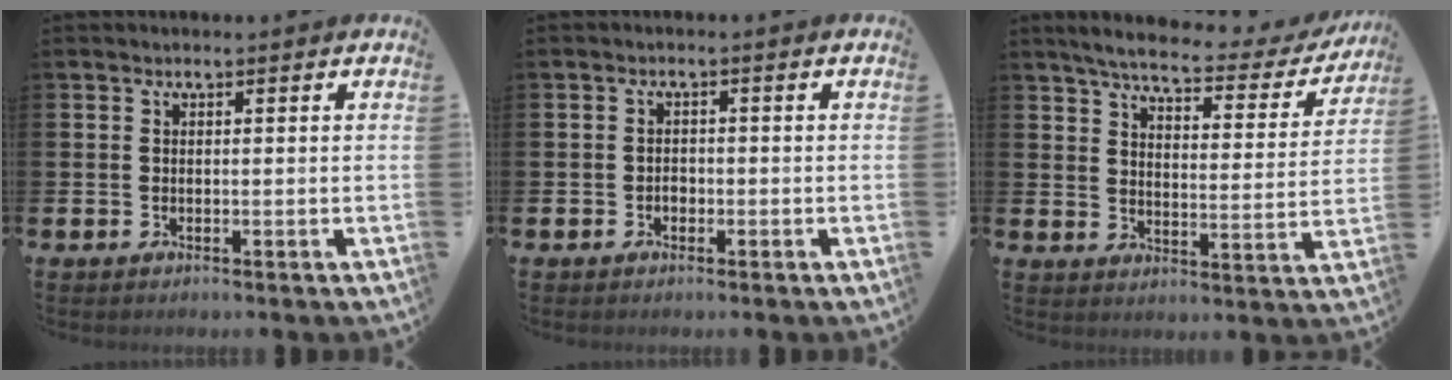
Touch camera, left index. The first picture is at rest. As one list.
[{"total": 1.3, "force": [-0.5, 1.0, 0.7], "torque": [-0.009, 0.001, -0.012]}, {"total": 5.6, "force": [4.9, 1.1, 2.5], "torque": [-0.066, -0.033, 0.076]}]